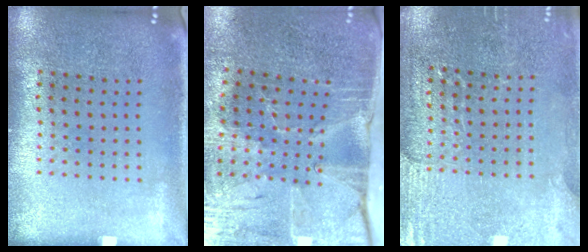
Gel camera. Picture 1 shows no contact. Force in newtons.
{"total": 4.4, "press": 3.7, "slide": 2.4}
{"total": 2.9, "press": 2.9, "slide": 0.4}